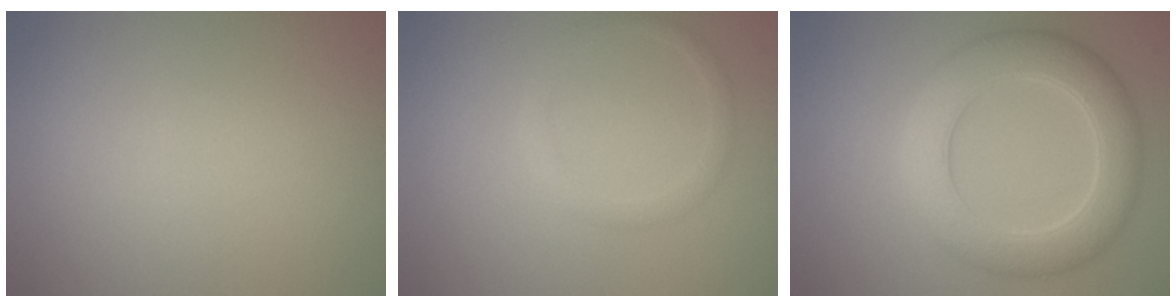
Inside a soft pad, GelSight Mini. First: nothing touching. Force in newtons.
{"total": 1.5, "press": 1.5, "slide": 0.1}
{"total": 6.4, "press": 6.4, "slide": 0.2}